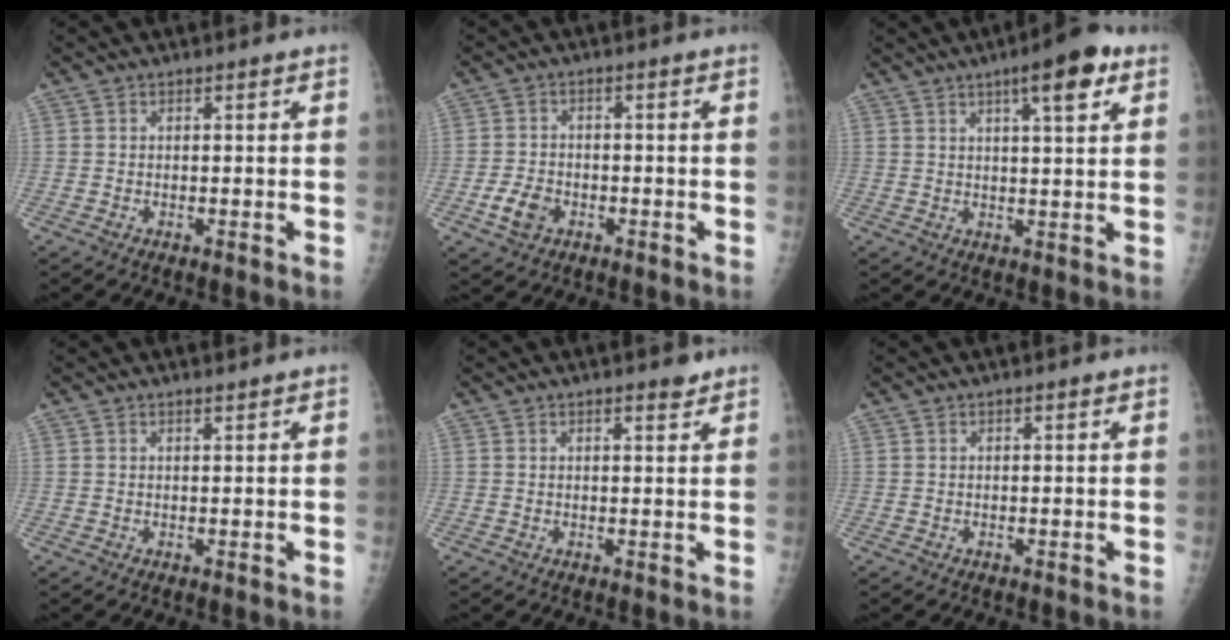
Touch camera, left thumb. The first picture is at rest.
{"total": 4.6, "force": [-2.3, 3.3, 2.3], "torque": [-0.038, 0.014, -0.038]}
{"total": 9.3, "force": [4.7, 2.2, 7.7], "torque": [-0.100, -0.010, 0.063]}
{"total": 0.9, "force": [0.7, 0.1, 0.5], "torque": [-0.007, -0.004, 0.013]}
{"total": 2.4, "force": [1.7, 0.7, 1.5], "torque": [-0.016, -0.009, 0.023]}
{"total": 0.9, "force": [0.4, 0.2, 0.7], "torque": [-0.012, 0.001, 0.005]}